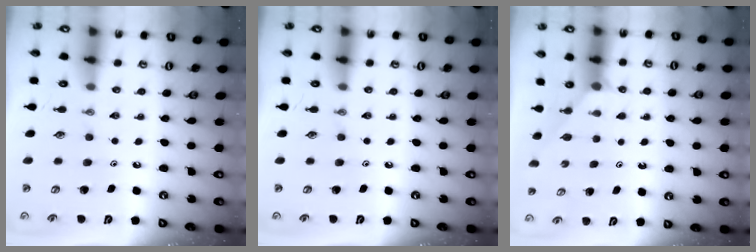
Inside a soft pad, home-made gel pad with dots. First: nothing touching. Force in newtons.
{"total": 0.0}
{"total": 1.4, "press": 1.4, "slide": 0.1}